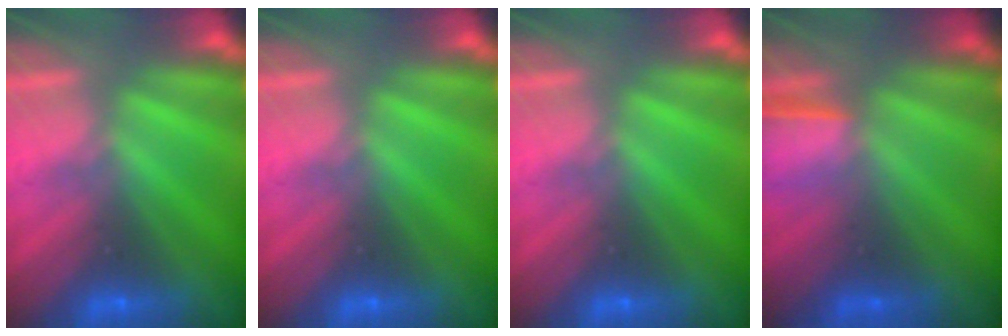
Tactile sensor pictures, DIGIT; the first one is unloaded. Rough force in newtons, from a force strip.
{"total": 0.0}
{"total": 0.0}
{"total": 1.4}